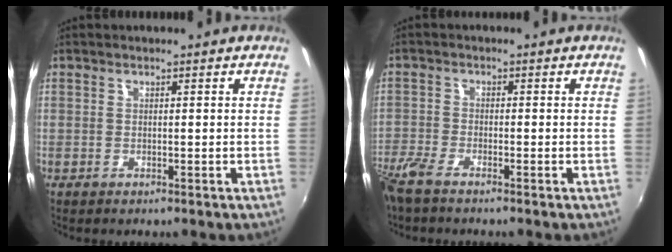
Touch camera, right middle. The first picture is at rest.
{"total": 5.3, "force": [-4.3, 1.2, 2.8], "torque": [-0.080, -0.018, -0.090]}